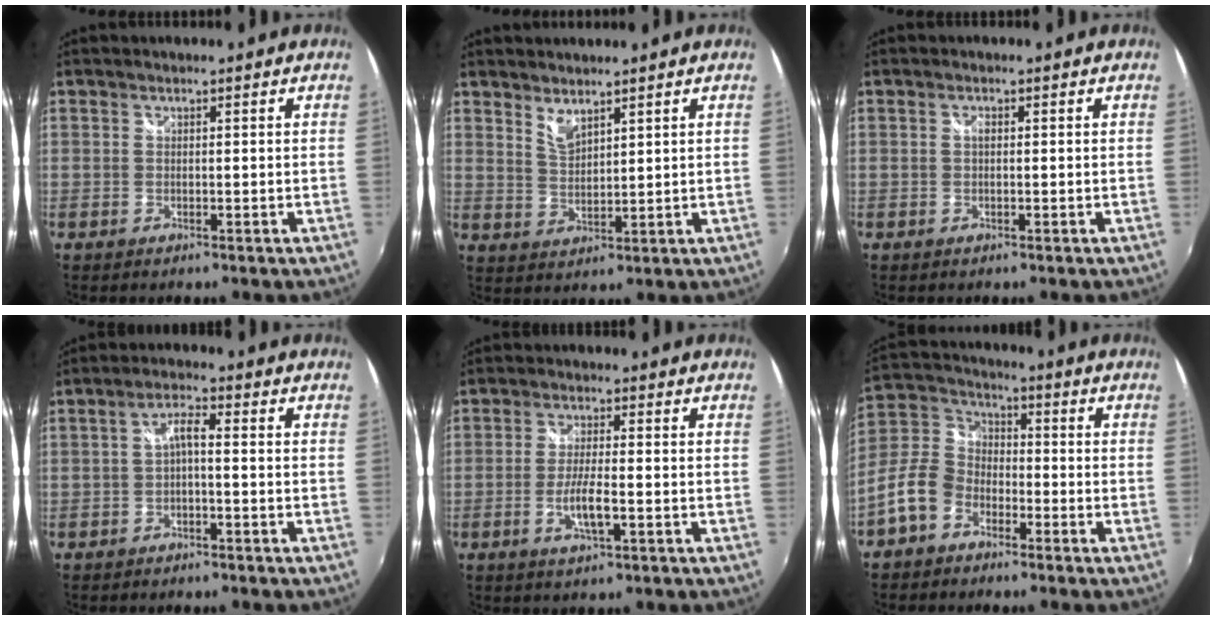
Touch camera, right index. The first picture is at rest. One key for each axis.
{"total": 3.7, "fx": 3.1, "fy": 1.0, "fz": 1.8, "tx": -0.030, "ty": -0.004, "tz": 0.055}
{"total": 0.7, "fx": 0.0, "fy": 0.4, "fz": 0.6, "tx": -0.011, "ty": 0.002, "tz": -0.002}
{"total": 3.0, "fx": -1.0, "fy": 0.7, "fz": 2.8, "tx": -0.056, "ty": 0.008, "tz": -0.018}
{"total": 5.2, "fx": -1.8, "fy": 0.9, "fz": 4.8, "tx": -0.097, "ty": -0.006, "tz": -0.034}
{"total": 11.0, "fx": -6.1, "fy": 7.9, "fz": 4.8, "tx": -0.120, "ty": 0.028, "tz": -0.125}